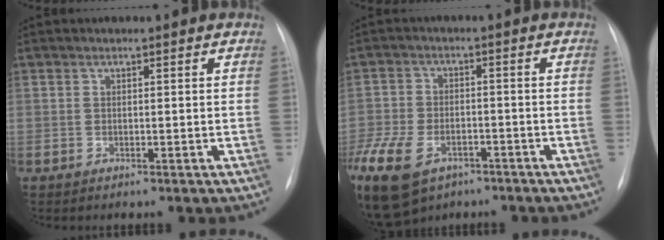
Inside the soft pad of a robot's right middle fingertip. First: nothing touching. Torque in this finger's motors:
{"motor_torque": [1.08, -1.06, 1.05, 0.21]}